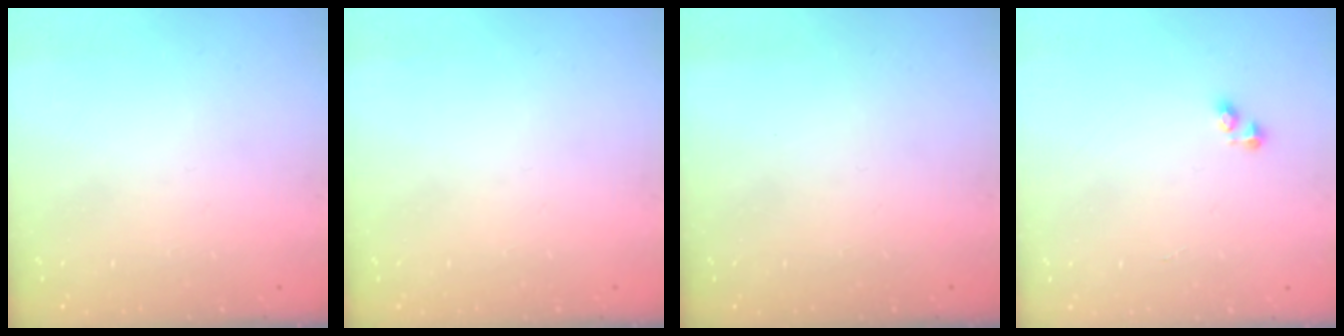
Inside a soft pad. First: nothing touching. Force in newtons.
{"total": 0.0}
{"total": 0.0}
{"total": 2.2, "press": 2.2, "slide": 0.3}